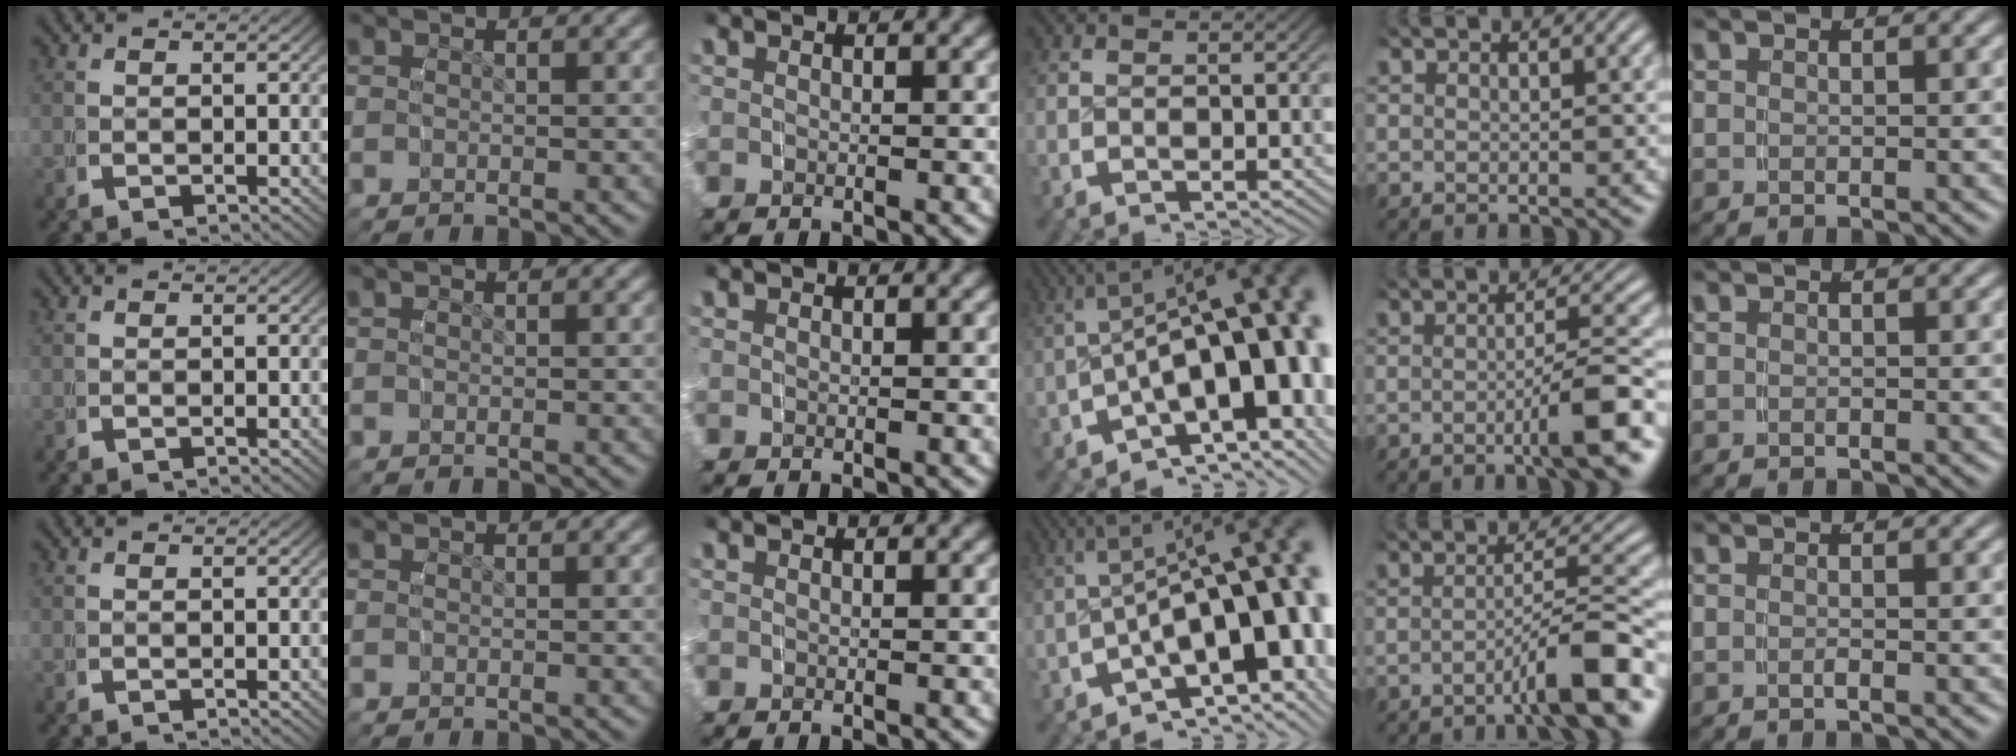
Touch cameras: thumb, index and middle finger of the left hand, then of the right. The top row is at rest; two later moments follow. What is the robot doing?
{"motion": "grasp_and_lifting", "object": "water bottle"}